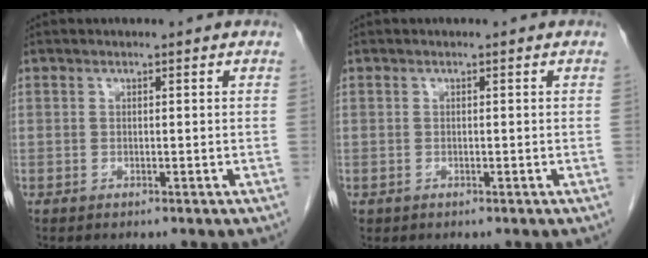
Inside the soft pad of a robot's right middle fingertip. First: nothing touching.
{"total": 0.0}